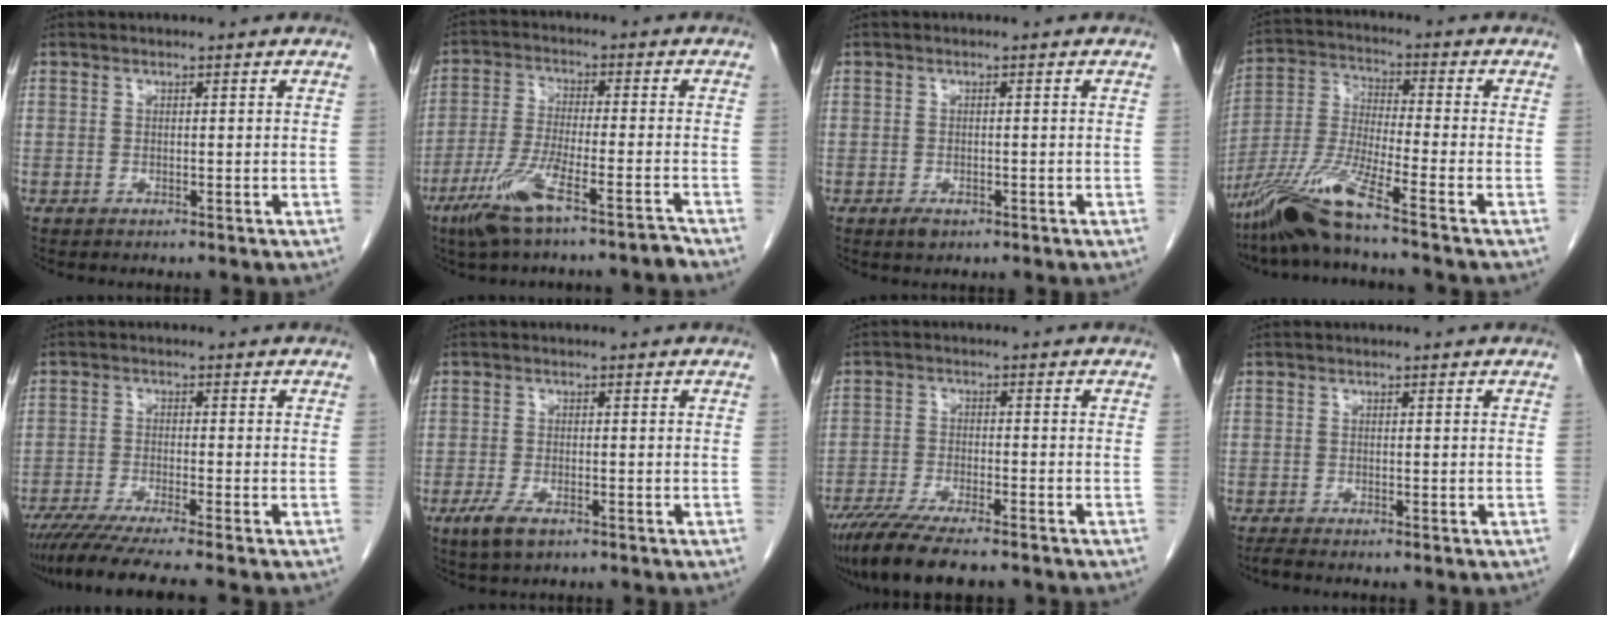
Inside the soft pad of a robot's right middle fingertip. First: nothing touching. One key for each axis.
{"total": 9.2, "fx": -6.4, "fy": 0.3, "fz": 6.7, "tx": -0.132, "ty": -0.015, "tz": -0.120}
{"total": 1.5, "fx": -0.8, "fy": 0.7, "fz": 1.0, "tx": -0.017, "ty": 0.000, "tz": -0.009}
{"total": 10.8, "fx": -7.9, "fy": -1.0, "fz": 7.3, "tx": -0.160, "ty": -0.024, "tz": -0.157}
{"total": 9.5, "fx": -7.9, "fy": -1.2, "fz": 5.1, "tx": -0.068, "ty": -0.030, "tz": -0.127}
{"total": 3.9, "fx": -2.1, "fy": 1.5, "fz": 3.0, "tx": -0.068, "ty": -0.006, "tz": -0.035}
{"total": 12.0, "fx": -9.7, "fy": 2.0, "fz": 6.8, "tx": -0.112, "ty": -0.026, "tz": -0.155}
{"total": 1.0, "fx": -0.8, "fy": -0.2, "fz": 0.5, "tx": -0.019, "ty": -0.006, "tz": -0.017}